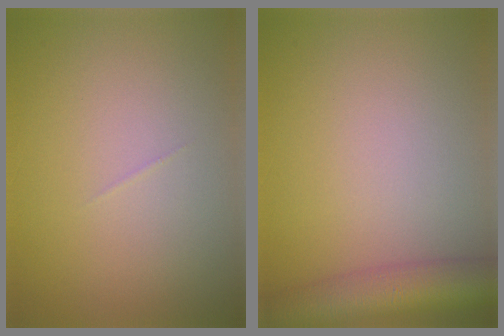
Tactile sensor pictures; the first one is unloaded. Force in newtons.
{"total": 6.1, "press": 6.1, "slide": 0.3}